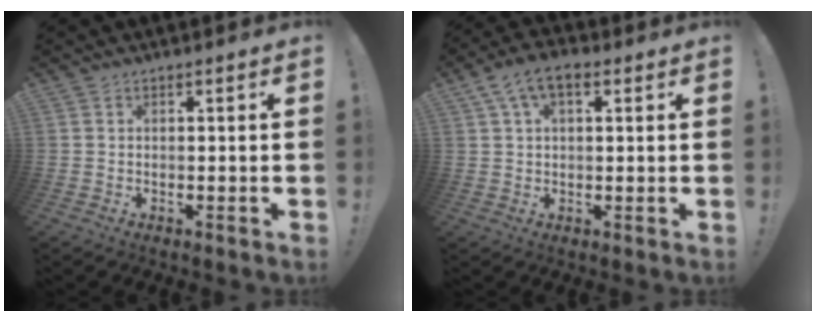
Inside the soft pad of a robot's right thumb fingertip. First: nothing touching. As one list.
[{"total": 7.1, "force": [2.9, 3.8, 5.3], "torque": [-0.096, 0.004, 0.057]}]